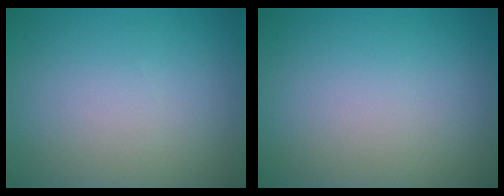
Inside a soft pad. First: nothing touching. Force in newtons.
{"total": 0.0}